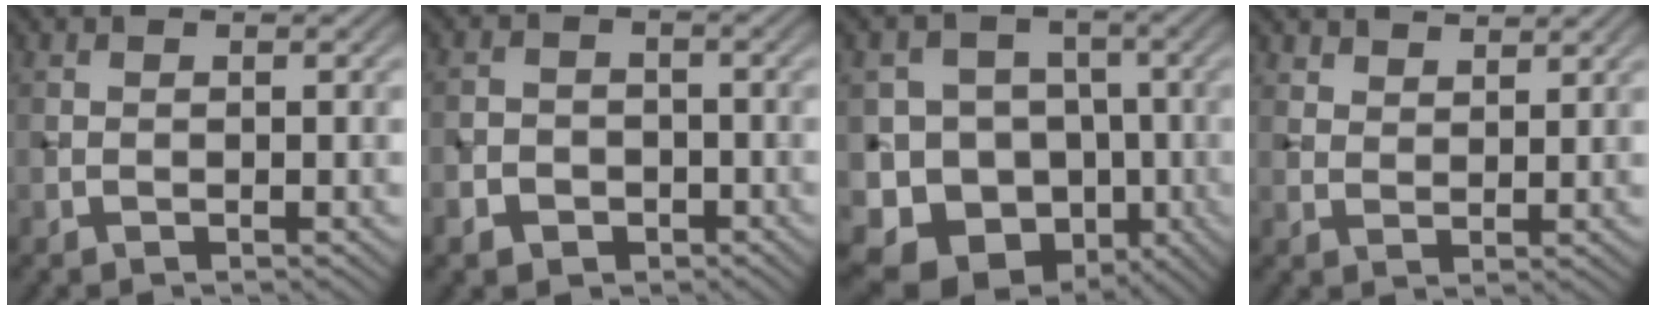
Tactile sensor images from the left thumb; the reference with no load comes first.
{"total": 4.1, "force": [-2.4, 3.1, 1.3], "torque": [-0.017, -0.004, -0.049]}
{"total": 13.2, "force": [-5.1, 11.3, 4.7], "torque": [-0.102, -0.022, -0.109]}
{"total": 3.6, "force": [3.1, 1.4, 1.2], "torque": [-0.025, -0.010, 0.075]}